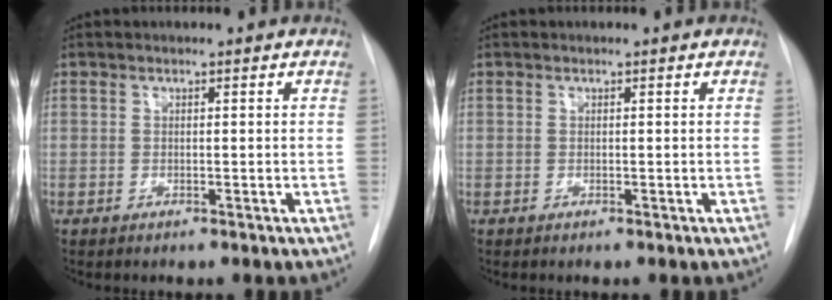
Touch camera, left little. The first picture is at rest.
{"total": 0.0}